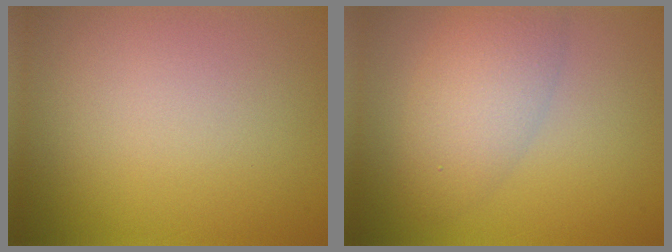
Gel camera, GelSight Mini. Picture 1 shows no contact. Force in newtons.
{"total": 4.5, "press": 4.5, "slide": 0.2}